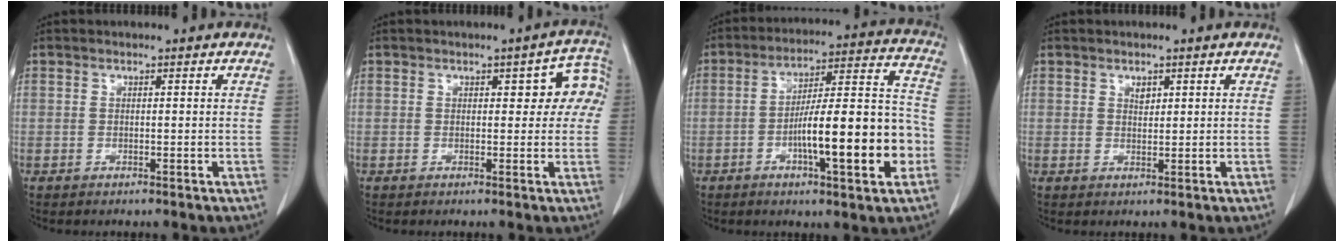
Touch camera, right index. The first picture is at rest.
{"total": 5.7, "force": [1.3, 2.8, 4.8], "torque": [-0.037, 0.026, 0.012]}
{"total": 16.9, "force": [-5.0, 2.6, 16.0], "torque": [-0.246, 0.018, -0.072]}
{"total": 1.3, "force": [0.8, 0.7, 0.7], "torque": [-0.009, -0.003, 0.014]}